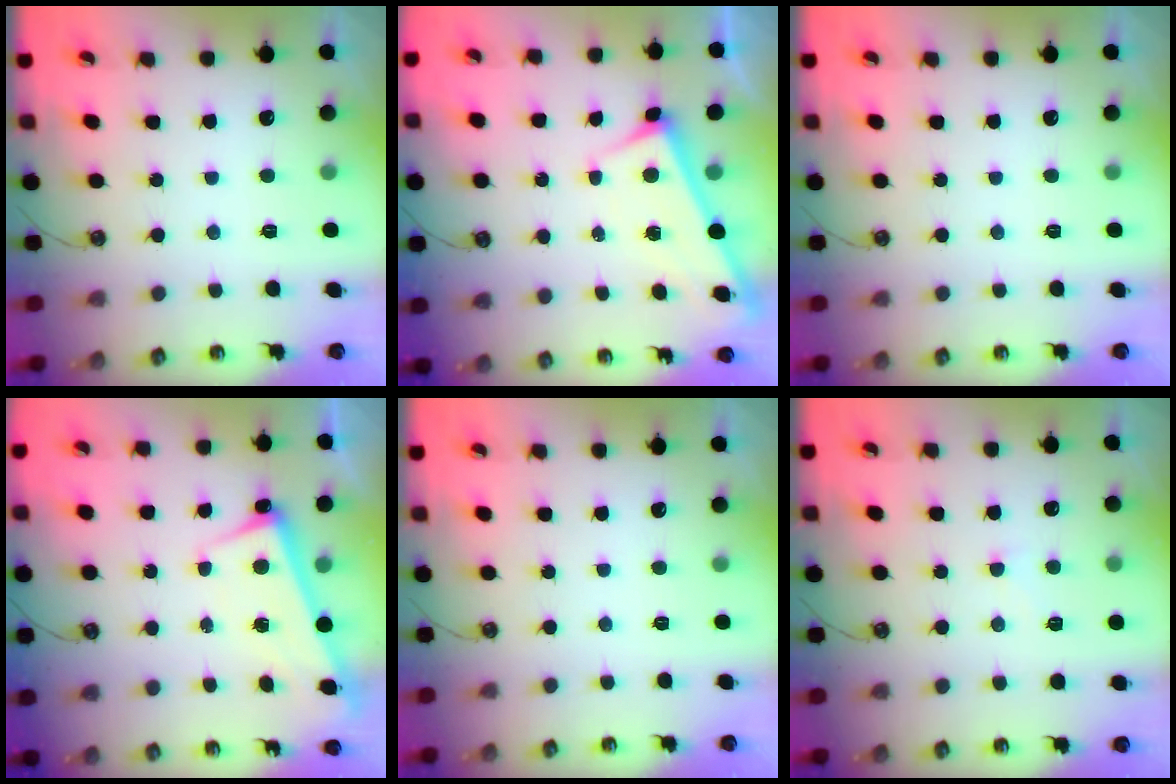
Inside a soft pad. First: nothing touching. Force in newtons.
{"total": 3.1, "press": 3.1, "slide": 0.2}
{"total": 0.0}
{"total": 2.6, "press": 2.5, "slide": 0.7}
{"total": 0.0}
{"total": 2.5, "press": 2.5, "slide": 0.4}